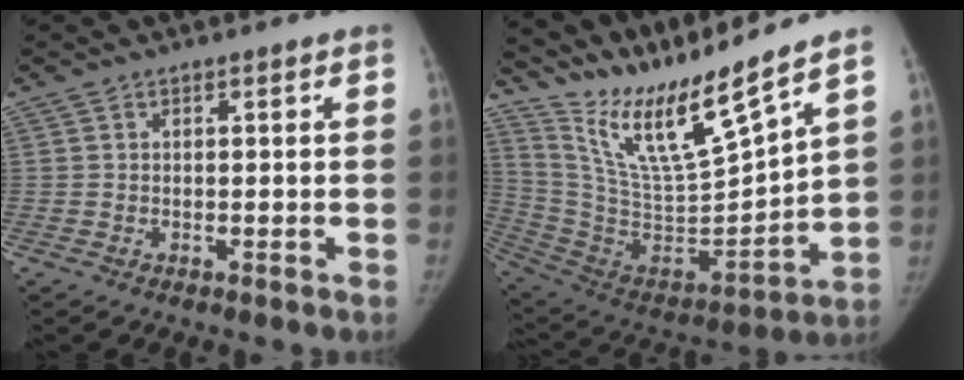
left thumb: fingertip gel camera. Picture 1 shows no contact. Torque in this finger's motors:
{"motor_torque": [1.72, 0.06, 0.94, -1.83, 0.21]}